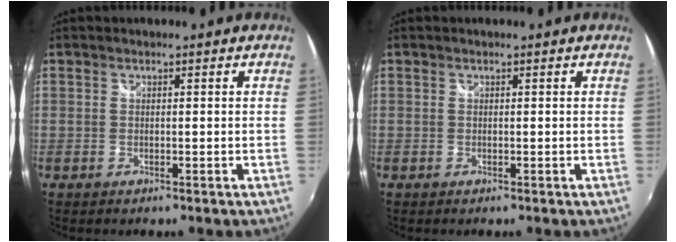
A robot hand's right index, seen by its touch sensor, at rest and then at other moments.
{"total": 0.0}